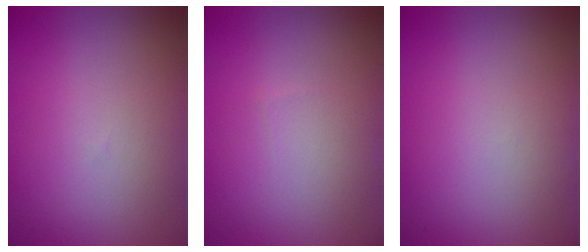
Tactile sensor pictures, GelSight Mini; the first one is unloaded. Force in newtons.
{"total": 0.0}
{"total": 0.0}